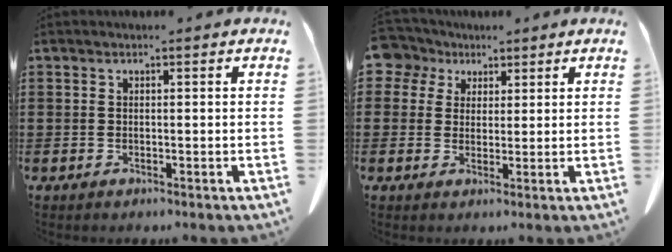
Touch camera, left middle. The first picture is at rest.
{"total": 4.7, "force": [2.8, 3.7, 1.0], "torque": [-0.036, 0.007, 0.048]}